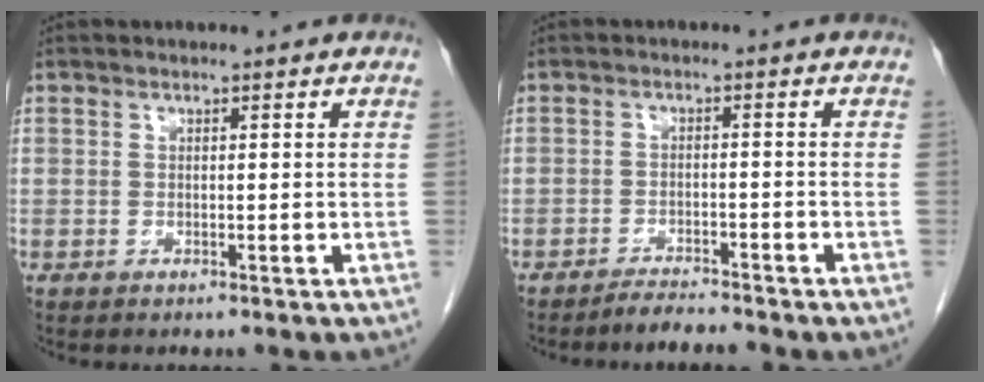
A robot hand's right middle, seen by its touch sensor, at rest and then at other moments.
{"total": 3.0, "force": [-2.9, -0.3, 0.7], "torque": [-0.016, -0.013, -0.049]}